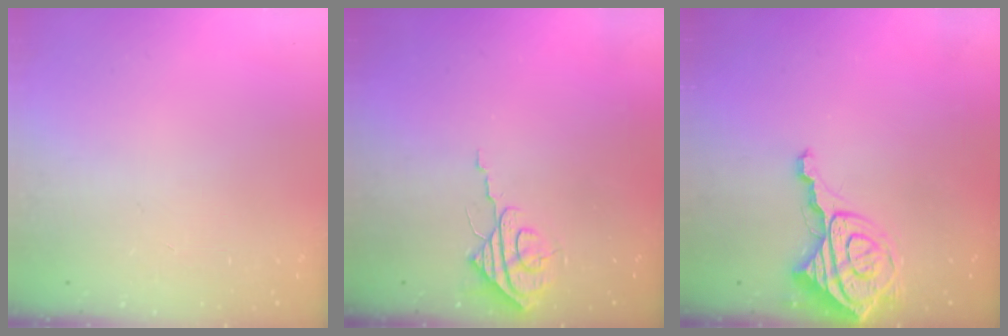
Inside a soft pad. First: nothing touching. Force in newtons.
{"total": 7.1, "press": 7.1, "slide": 0.1}
{"total": 14.1, "press": 14.0, "slide": 1.1}